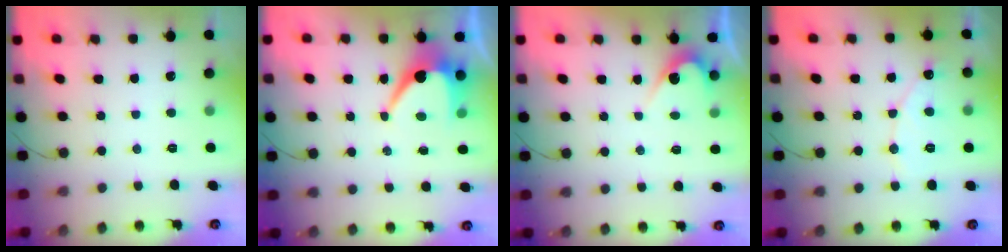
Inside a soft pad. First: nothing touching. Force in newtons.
{"total": 7.6, "press": 7.6, "slide": 0.2}
{"total": 3.0, "press": 3.0, "slide": 0.3}
{"total": 7.8, "press": 7.8, "slide": 0.3}